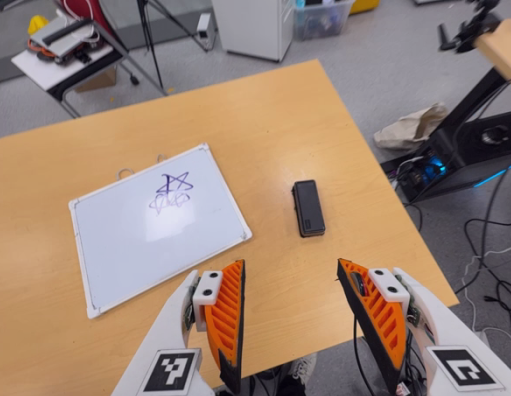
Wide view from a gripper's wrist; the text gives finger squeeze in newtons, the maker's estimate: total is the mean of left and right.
{"total": 0.0}